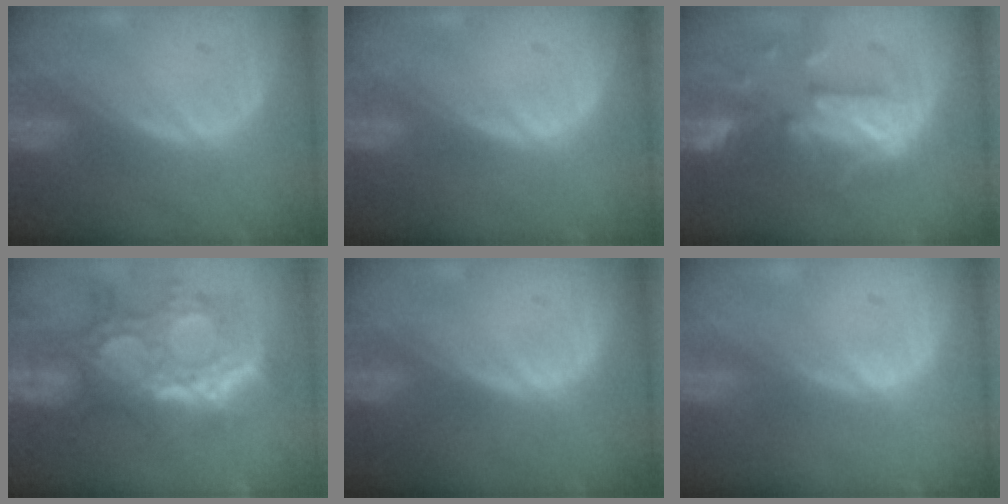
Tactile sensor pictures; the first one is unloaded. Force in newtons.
{"total": 0.0}
{"total": 9.7, "press": 8.8, "slide": 4.0}
{"total": 11.9, "press": 10.7, "slide": 5.3}
{"total": 0.0}
{"total": 0.6, "press": 0.1, "slide": 0.6}